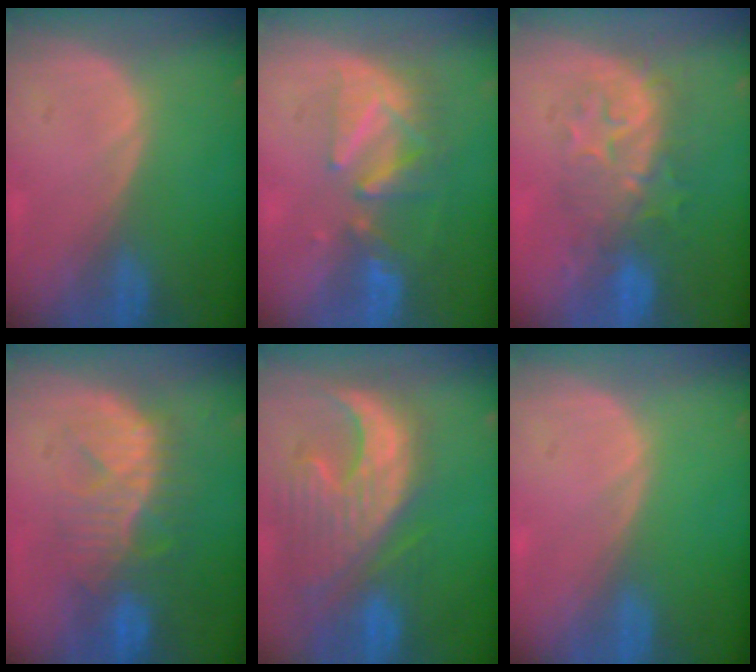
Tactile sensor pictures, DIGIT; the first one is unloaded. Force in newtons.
{"total": 8.2, "press": 7.4, "slide": 3.6}
{"total": 8.3, "press": 8.2, "slide": 1.8}
{"total": 9.6, "press": 9.0, "slide": 3.3}
{"total": 12.8, "press": 11.2, "slide": 6.2}
{"total": 0.0}